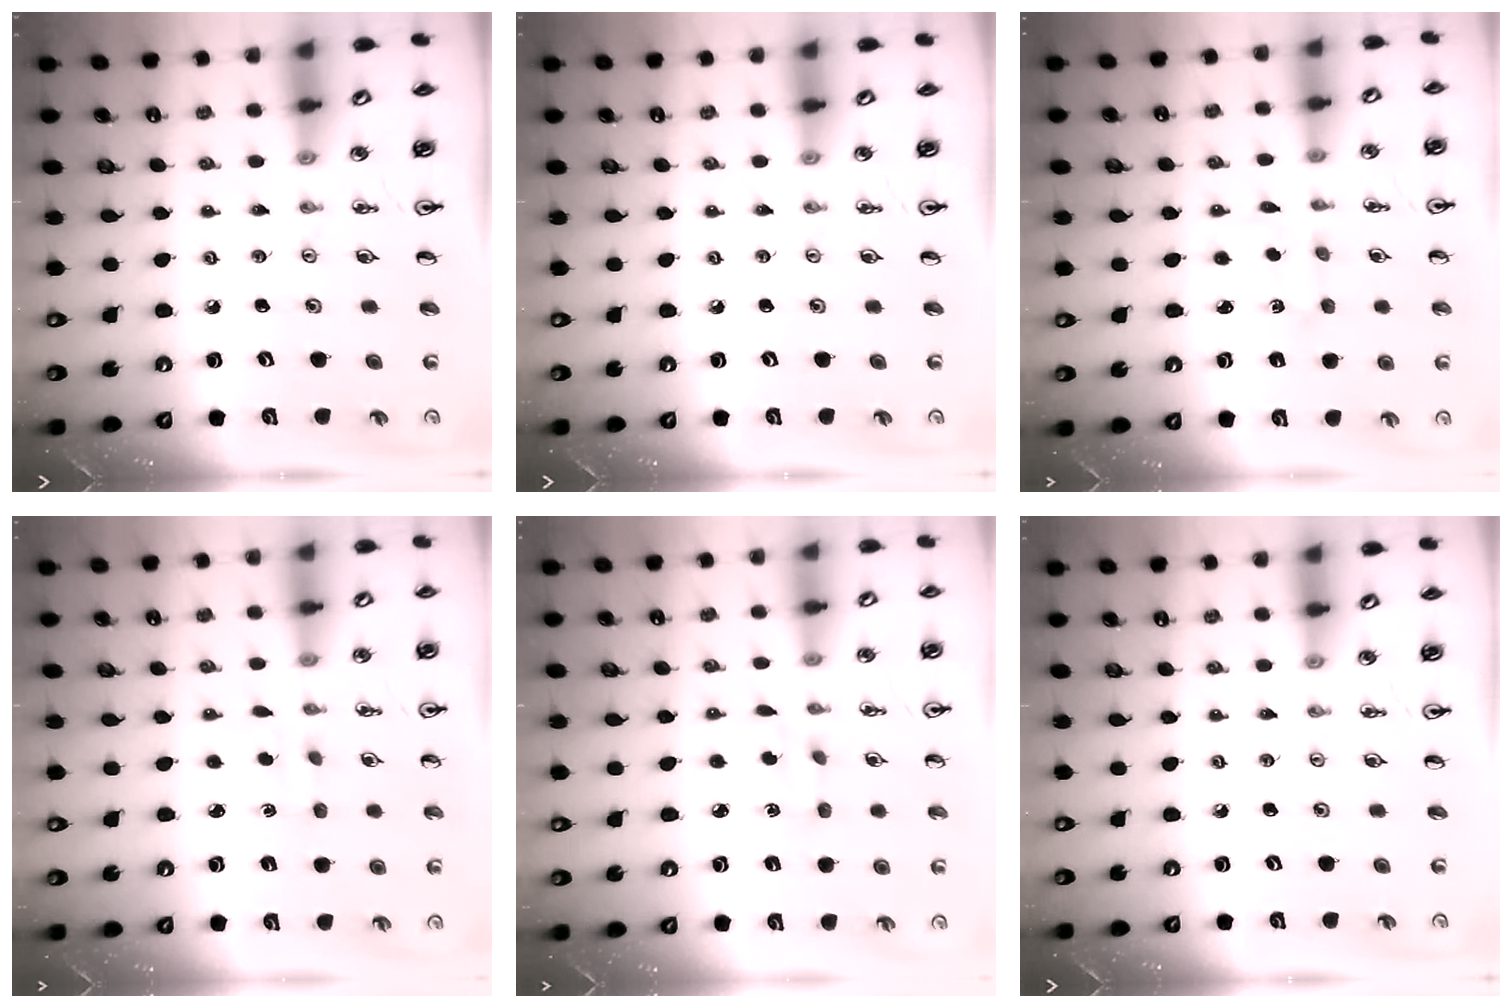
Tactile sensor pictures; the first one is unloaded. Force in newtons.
{"total": 0.0}
{"total": 3.0, "press": 3.0, "slide": 0.4}
{"total": 1.7, "press": 1.6, "slide": 0.6}
{"total": 2.6, "press": 2.6, "slide": 0.1}
{"total": 0.0}